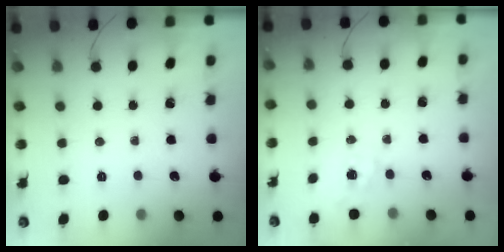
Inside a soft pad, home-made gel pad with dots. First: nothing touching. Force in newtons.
{"total": 6.3, "press": 6.2, "slide": 0.9}